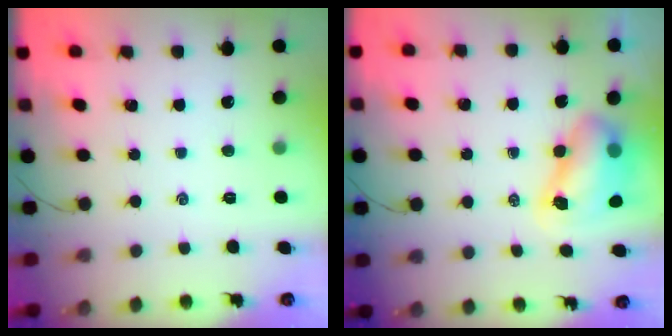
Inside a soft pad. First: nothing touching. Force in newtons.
{"total": 8.5, "press": 8.2, "slide": 2.1}